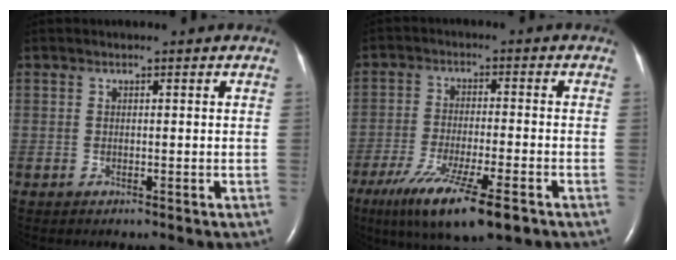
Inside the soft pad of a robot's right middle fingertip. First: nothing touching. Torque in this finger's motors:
{"motor_torque": [1.14, -1.00, 0.24, 0.07]}